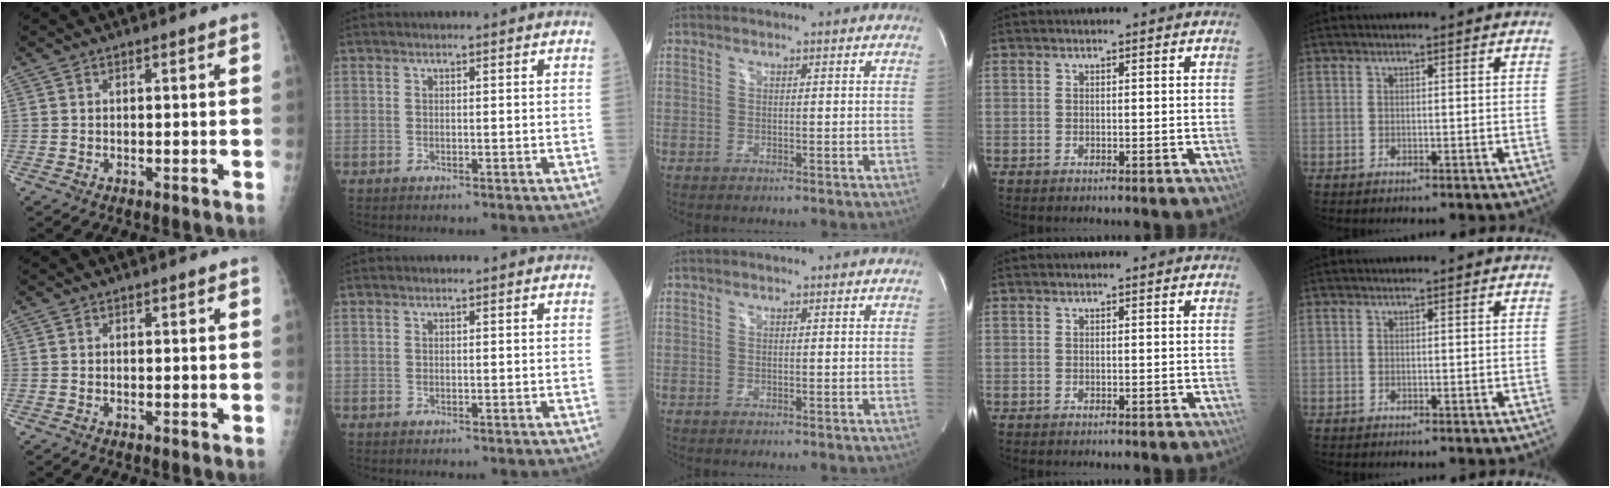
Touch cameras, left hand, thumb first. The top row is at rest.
{}